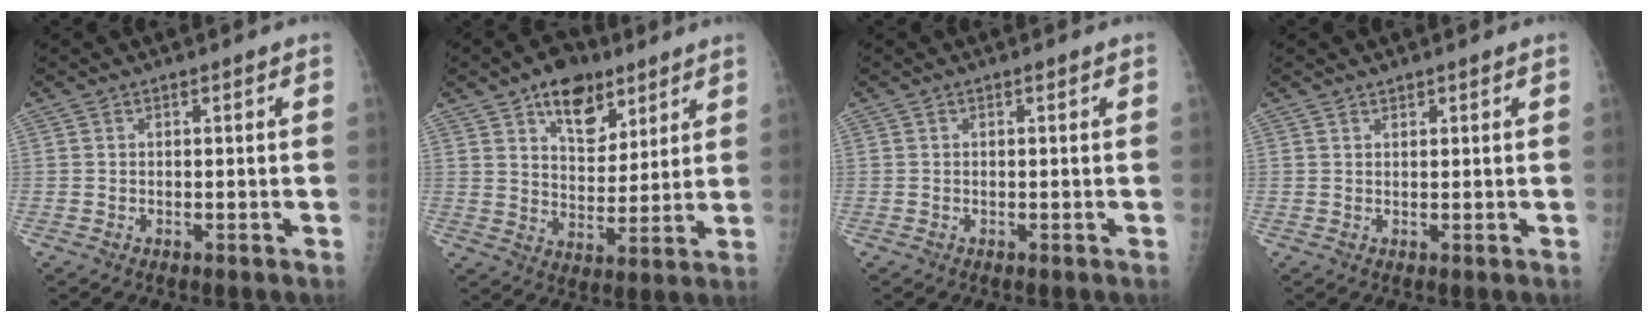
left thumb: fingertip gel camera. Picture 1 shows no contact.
{"total": 12.0, "force": [7.3, 7.0, 6.6], "torque": [-0.066, -0.039, 0.117]}
{"total": 0.0}
{"total": 1.1, "force": [1.0, 0.5, 0.3], "torque": [0.002, -0.006, 0.014]}